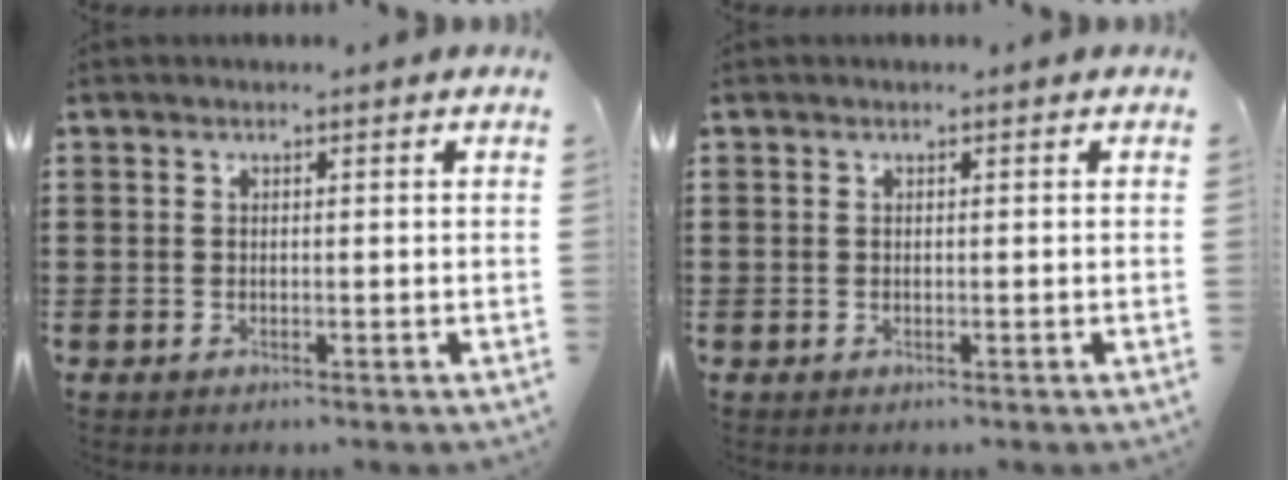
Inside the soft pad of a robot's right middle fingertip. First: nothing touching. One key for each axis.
{"total": 0.0}